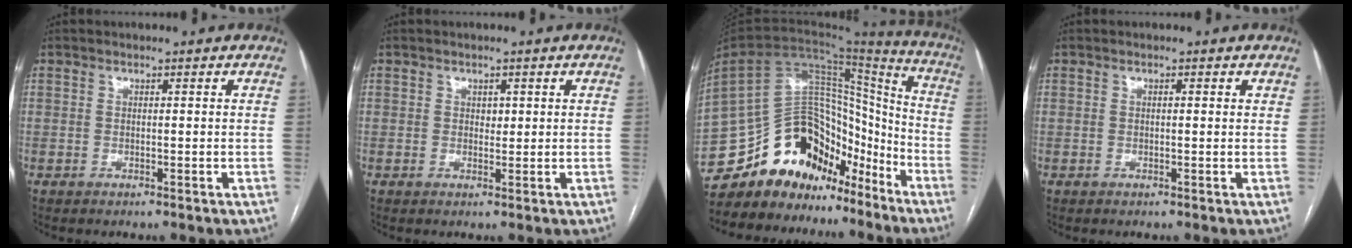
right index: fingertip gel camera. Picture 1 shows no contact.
{"total": 1.2, "force": [0.4, 0.9, 0.8], "torque": [-0.006, -0.002, 0.006]}
{"total": 18.8, "force": [-14.8, 9.6, 6.6], "torque": [-0.119, 0.080, -0.240]}
{"total": 0.8, "force": [0.4, 0.2, 0.7], "torque": [-0.015, 0.003, 0.003]}